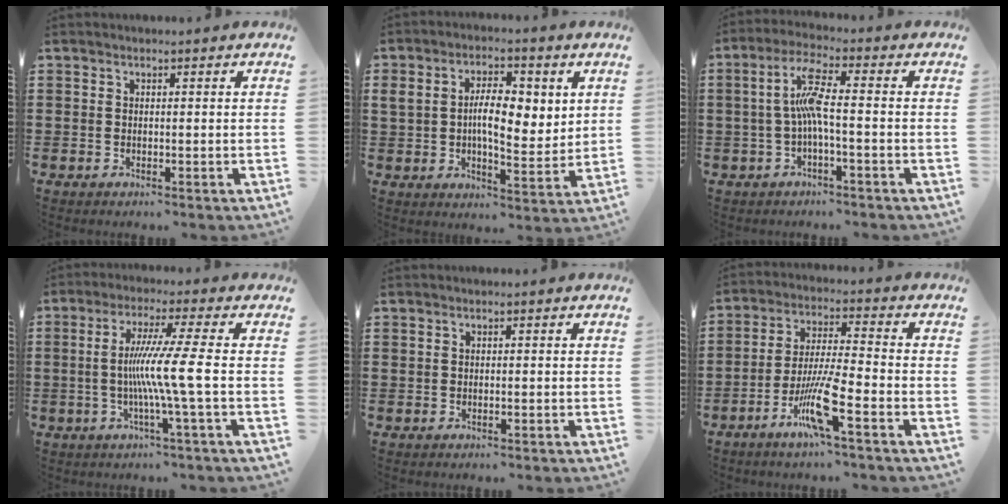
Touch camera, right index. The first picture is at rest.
{"total": 8.3, "force": [1.7, 4.1, 7.0], "torque": [-0.127, 0.005, 0.026]}
{"total": 6.4, "force": [-0.7, 0.7, 6.3], "torque": [-0.130, -0.001, -0.023]}
{"total": 9.1, "force": [-1.2, -1.2, 9.0], "torque": [-0.173, -0.018, -0.034]}
{"total": 0.0}
{"total": 9.1, "force": [-4.7, 0.7, 7.7], "torque": [-0.164, -0.012, -0.092]}